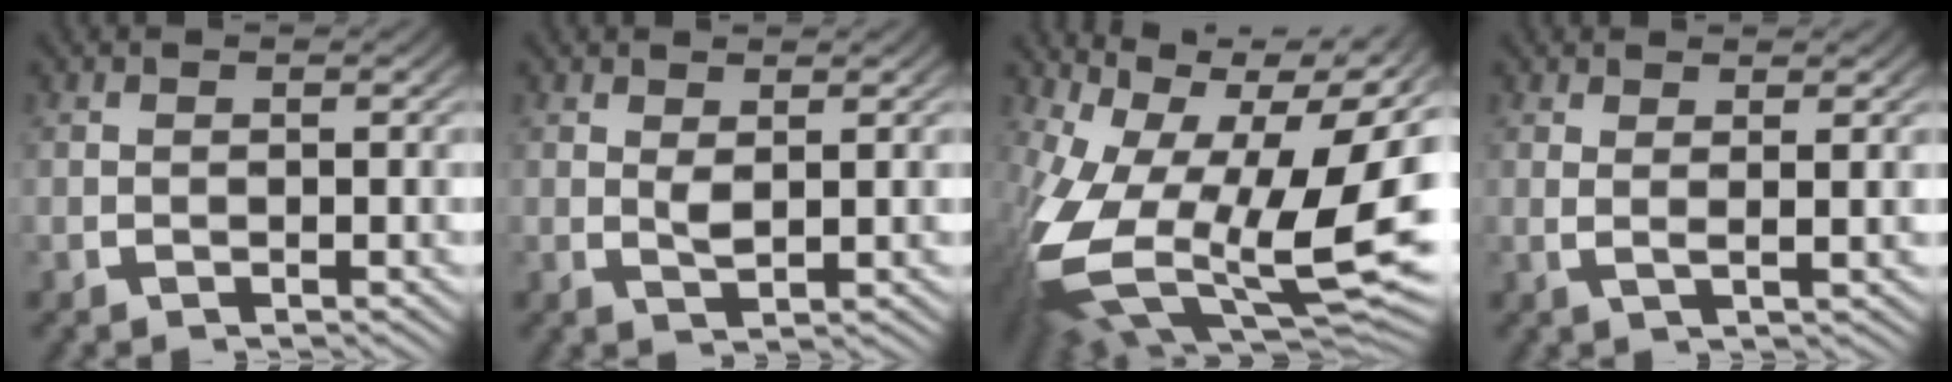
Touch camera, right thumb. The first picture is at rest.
{"total": 1.5, "force": [1.0, 0.4, 0.9], "torque": [-0.018, -0.002, 0.024]}
{"total": 20.4, "force": [-1.1, 11.9, 16.6], "torque": [-0.319, -0.068, 0.019]}
{"total": 1.7, "force": [1.1, -0.2, 1.2], "torque": [-0.030, -0.007, 0.023]}